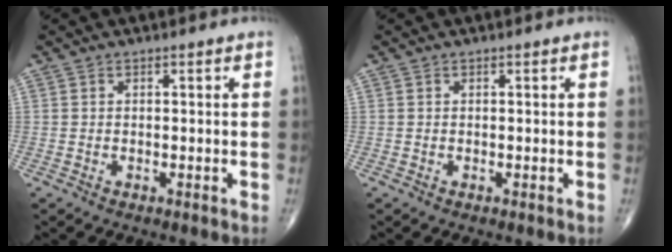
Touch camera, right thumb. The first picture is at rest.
{"total": 0.0}